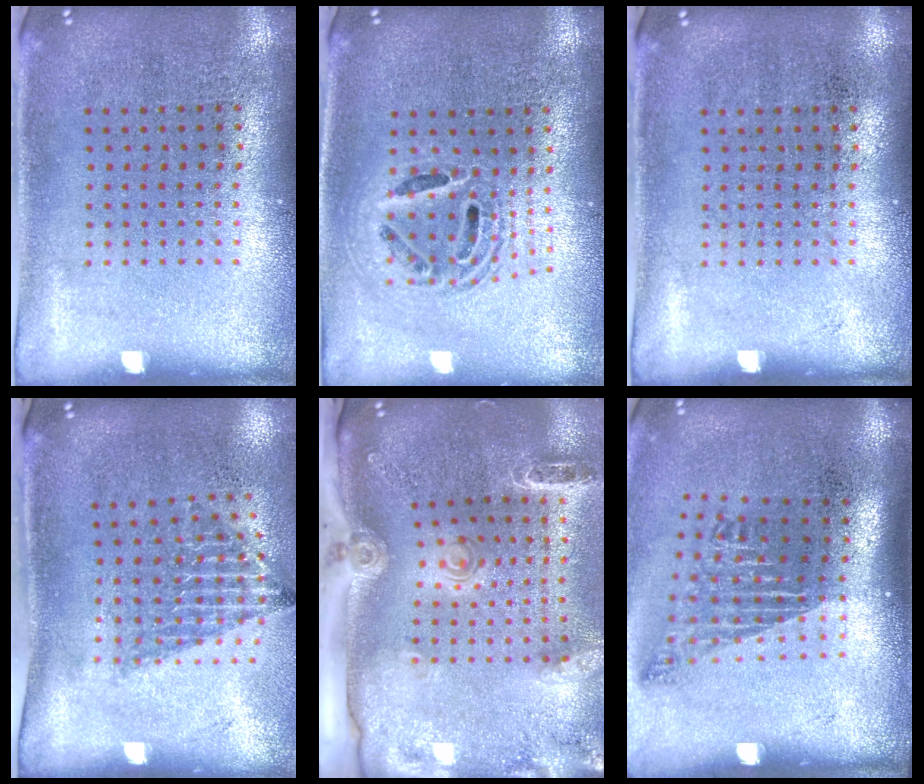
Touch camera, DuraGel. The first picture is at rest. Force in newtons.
{"total": 1.8, "press": 1.5, "slide": 1.1}
{"total": 0.0}
{"total": 1.5, "press": 1.1, "slide": 1.0}
{"total": 2.8, "press": 2.0, "slide": 1.9}
{"total": 1.8, "press": 1.1, "slide": 1.4}